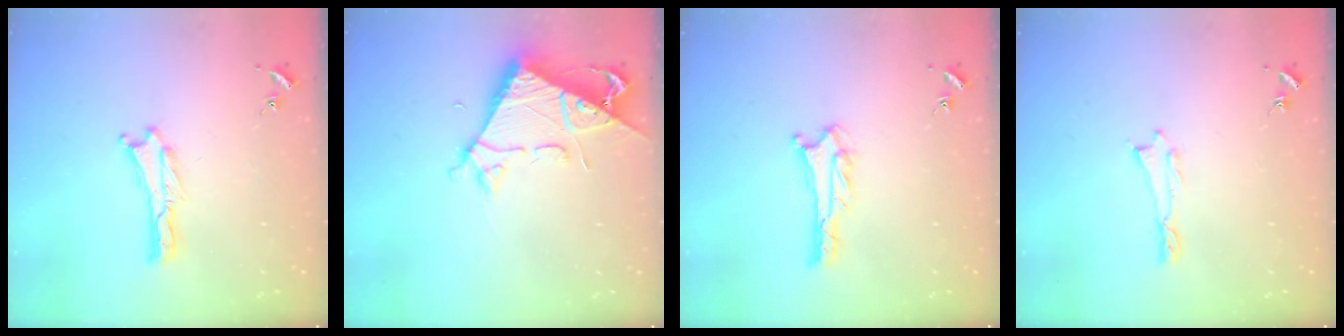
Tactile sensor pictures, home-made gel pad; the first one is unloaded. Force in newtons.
{"total": 7.3, "press": 7.3, "slide": 0.6}
{"total": 3.4, "press": 3.4, "slide": 0.2}
{"total": 0.0}